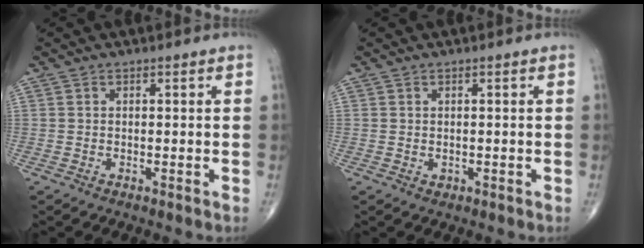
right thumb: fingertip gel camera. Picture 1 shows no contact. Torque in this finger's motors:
{"motor_torque": [0.01, 0.09, 0.32, 0.07, 0.00]}